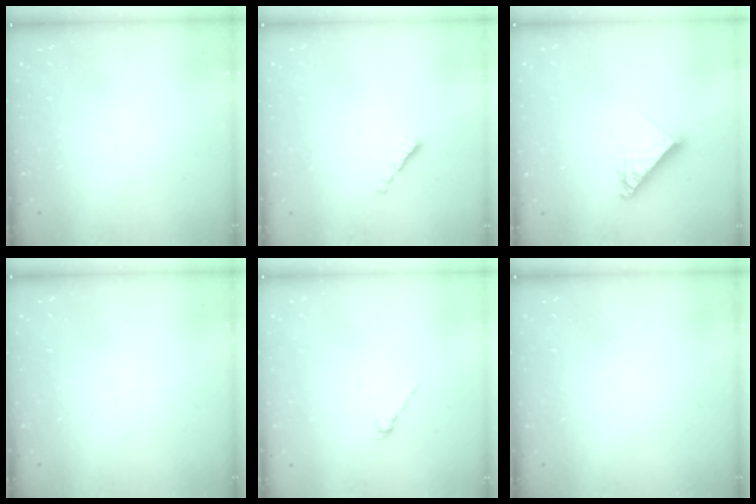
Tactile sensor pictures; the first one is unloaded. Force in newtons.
{"total": 0.0}
{"total": 11.7, "press": 11.6, "slide": 1.1}
{"total": 0.0}
{"total": 1.3, "press": 1.2, "slide": 0.5}
{"total": 0.0}